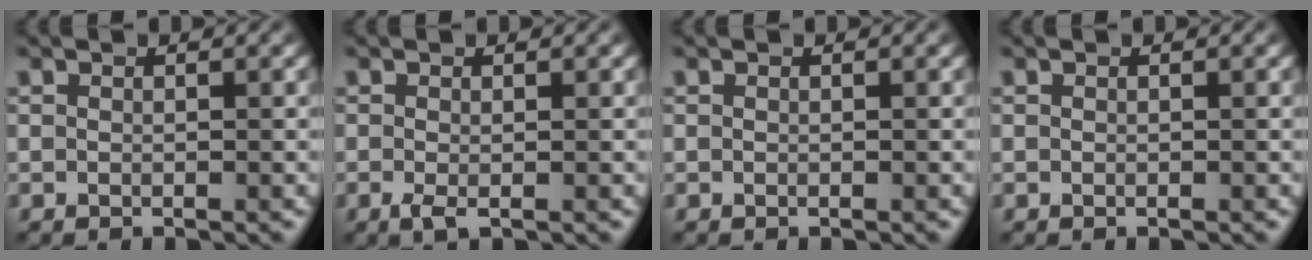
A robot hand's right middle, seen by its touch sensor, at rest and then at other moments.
{"total": 1.2, "force": [-0.4, 0.3, 1.1], "torque": [-0.024, -0.008, -0.009]}
{"total": 0.0}
{"total": 0.0}